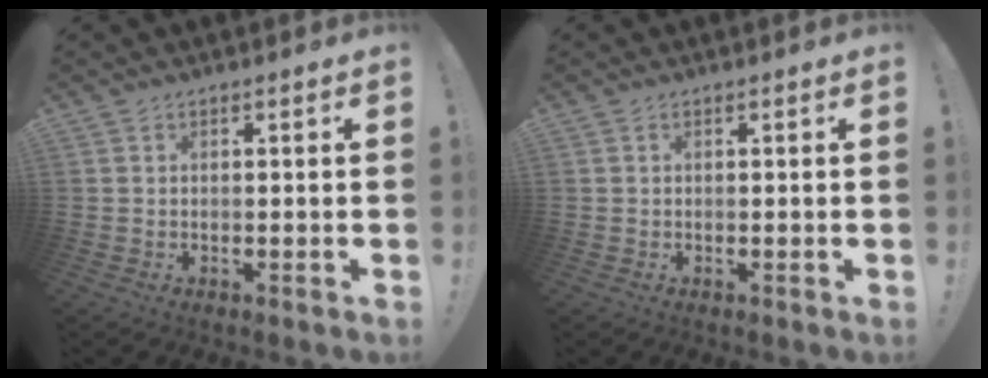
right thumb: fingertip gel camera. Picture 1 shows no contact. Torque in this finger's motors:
{"motor_torque": [-0.03, 0.45, 0.20, -0.46, 0.00]}